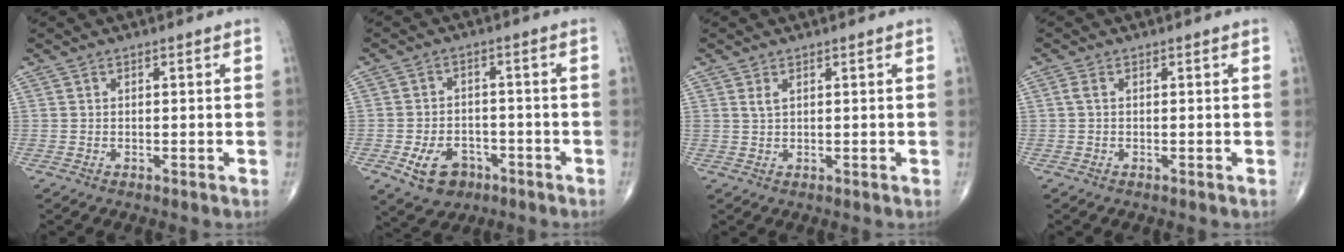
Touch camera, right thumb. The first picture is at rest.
{"total": 7.7, "force": [-3.6, 5.5, 4.0], "torque": [-0.053, 0.023, -0.052]}
{"total": 1.4, "force": [0.7, 0.6, 1.0], "torque": [-0.023, 0.003, 0.019]}
{"total": 1.1, "force": [0.1, 0.6, 0.9], "torque": [-0.022, 0.001, -0.001]}